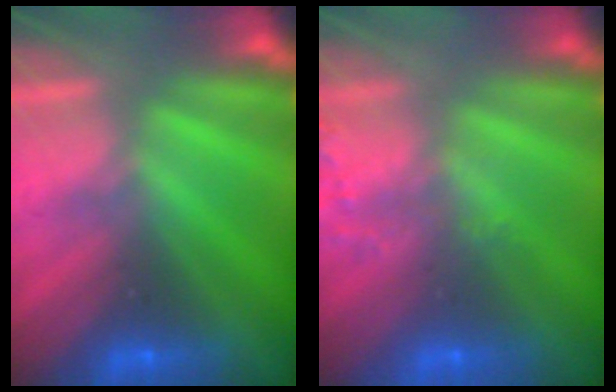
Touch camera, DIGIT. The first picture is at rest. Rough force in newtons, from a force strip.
{"total": 1.9}